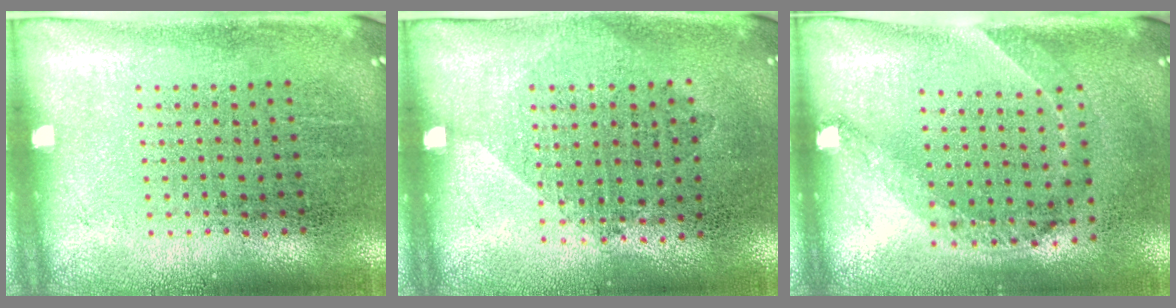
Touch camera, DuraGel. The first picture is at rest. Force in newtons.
{"total": 1.0, "press": 0.9, "slide": 0.5}
{"total": 1.4, "press": 1.1, "slide": 0.9}